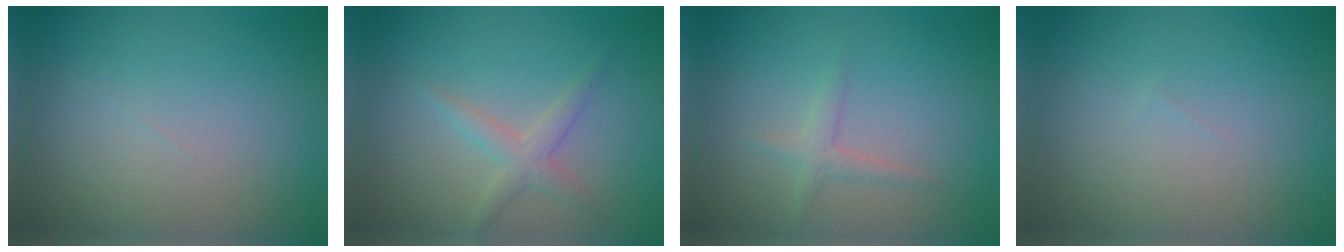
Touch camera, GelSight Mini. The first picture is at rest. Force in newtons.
{"total": 1.9, "press": 1.9, "slide": 0.0}
{"total": 1.3, "press": 1.3, "slide": 0.1}
{"total": 0.0}